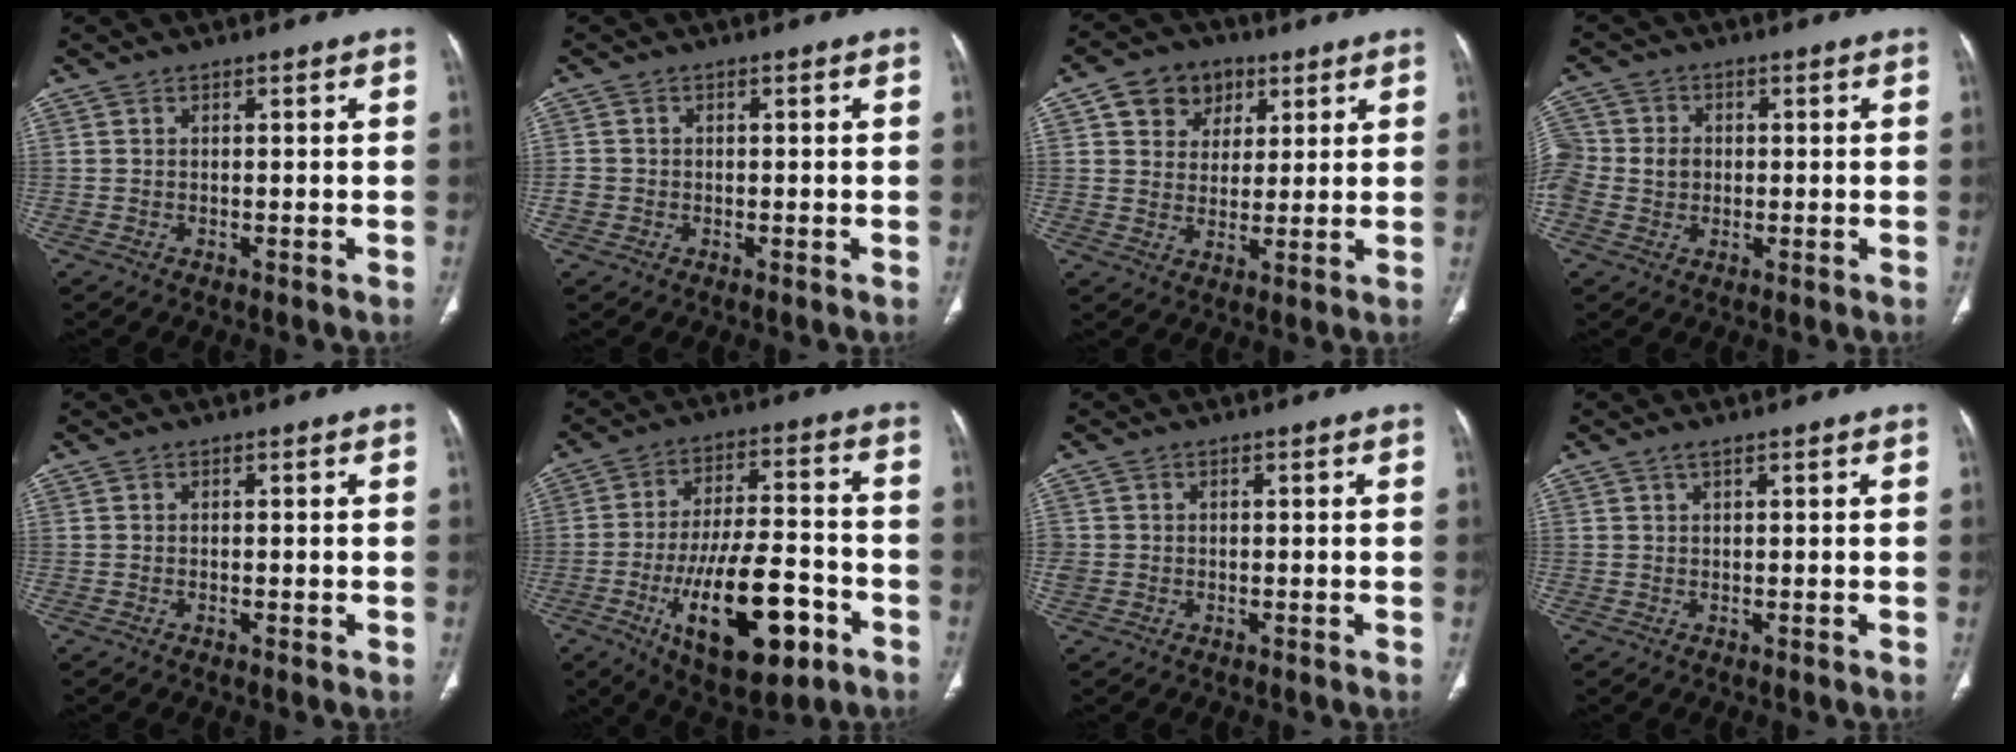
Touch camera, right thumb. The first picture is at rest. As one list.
[{"total": 1.7, "force": [-0.5, 1.6, 0.4], "torque": [-0.004, 0.005, -0.010]}, {"total": 8.9, "force": [3.9, 7.2, 3.4], "torque": [-0.019, -0.010, 0.062]}, {"total": 11.0, "force": [0.0, 9.4, 5.6], "torque": [-0.143, 0.024, 0.004]}, {"total": 0.7, "force": [-0.2, 0.2, 0.6], "torque": [-0.008, -0.001, -0.005]}, {"total": 20.4, "force": [-8.0, 8.4, 16.7], "torque": [-0.260, 0.032, -0.115]}, {"total": 1.9, "force": [-0.1, 1.8, 0.8], "torque": [-0.020, 0.006, 0.000]}, {"total": 0.9, "force": [0.6, 0.1, 0.6], "torque": [-0.014, 0.004, 0.012]}]